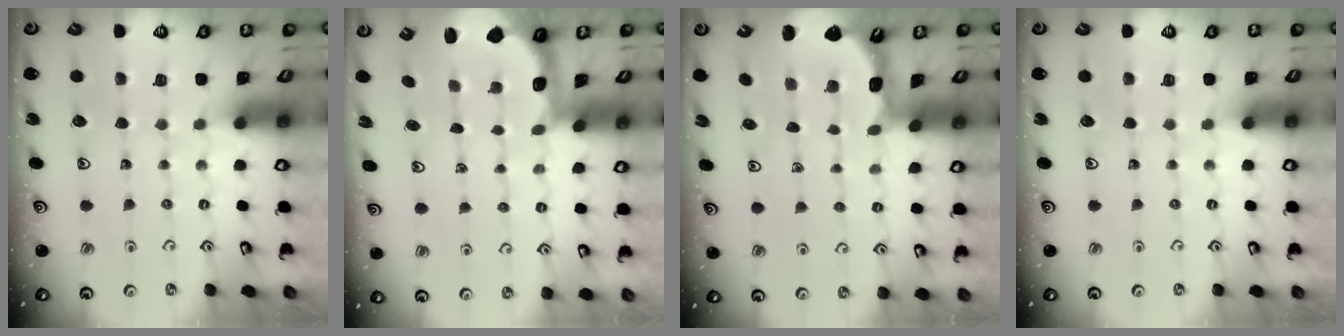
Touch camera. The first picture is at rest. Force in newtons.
{"total": 2.5, "press": 1.3, "slide": 2.1}
{"total": 2.1, "press": 2.1, "slide": 0.2}
{"total": 0.0}